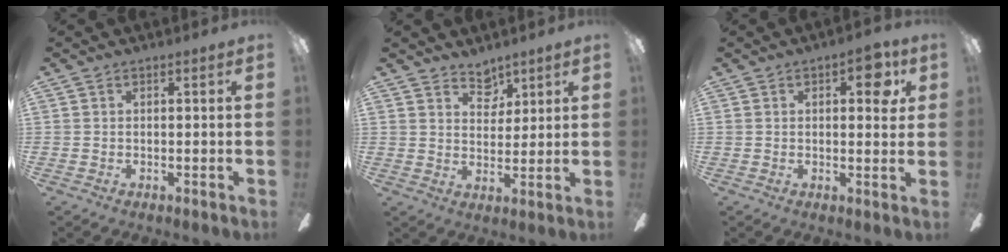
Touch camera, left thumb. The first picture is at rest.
{"total": 5.9, "force": [4.6, 3.4, 1.4], "torque": [-0.014, -0.026, 0.082]}
{"total": 6.8, "force": [2.6, 2.9, 5.5], "torque": [-0.063, -0.008, 0.036]}